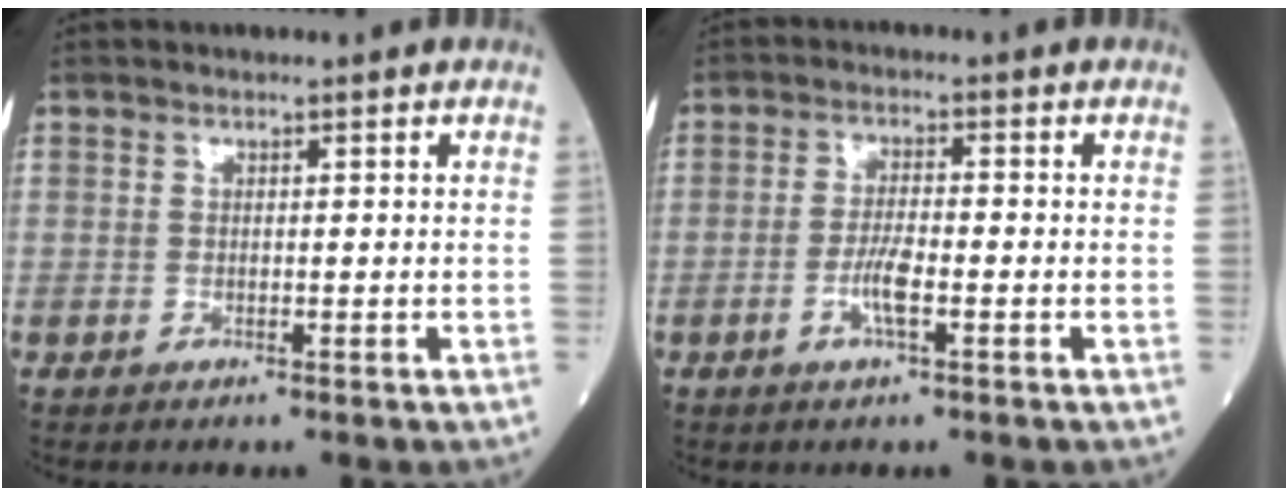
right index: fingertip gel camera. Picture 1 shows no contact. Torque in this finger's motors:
{"motor_torque": [0.11, -0.21, 0.06, 0.02]}